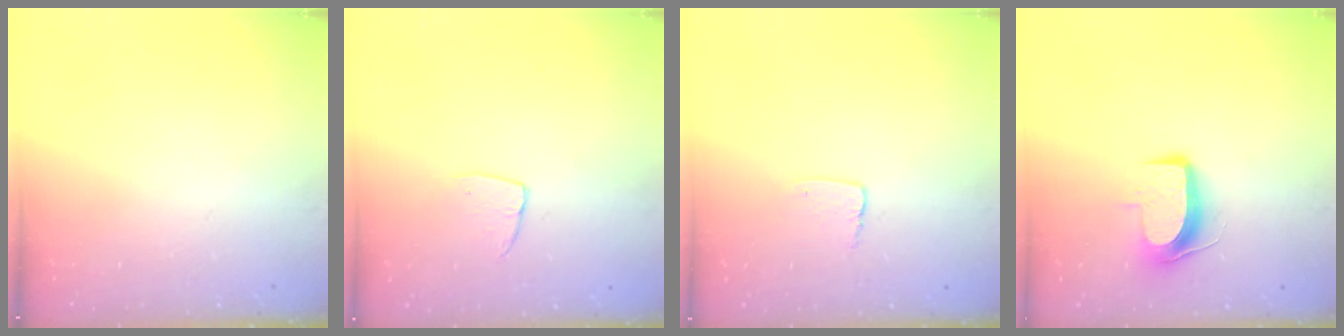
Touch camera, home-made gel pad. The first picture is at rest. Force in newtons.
{"total": 5.6, "press": 5.5, "slide": 0.5}
{"total": 3.6, "press": 3.6, "slide": 0.3}
{"total": 8.8, "press": 8.8, "slide": 0.6}